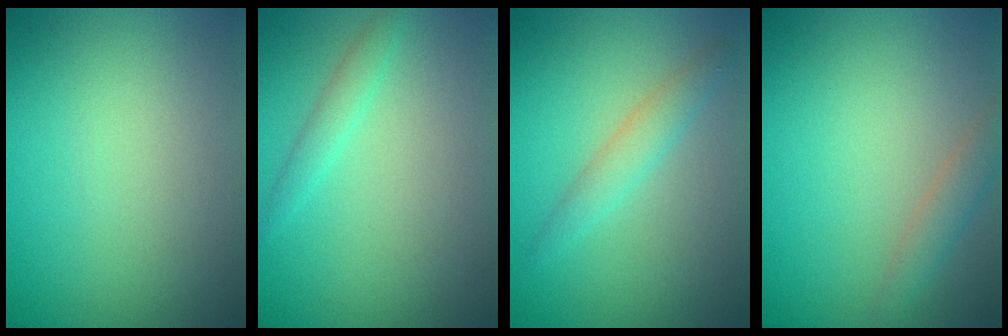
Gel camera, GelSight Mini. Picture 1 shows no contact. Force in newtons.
{"total": 1.4, "press": 1.4, "slide": 0.1}
{"total": 2.0, "press": 2.0, "slide": 0.1}
{"total": 1.9, "press": 1.9, "slide": 0.0}